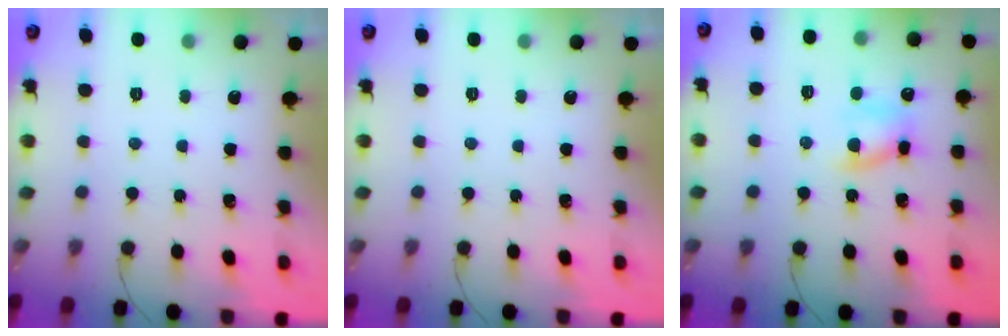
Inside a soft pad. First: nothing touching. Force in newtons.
{"total": 0.0}
{"total": 7.5, "press": 7.3, "slide": 1.8}